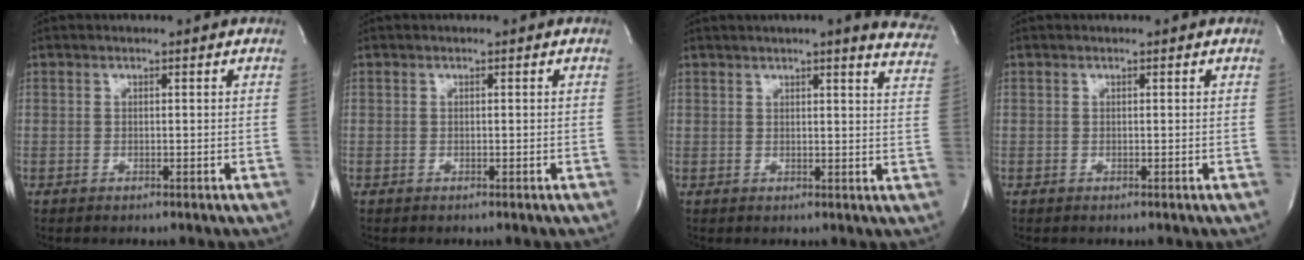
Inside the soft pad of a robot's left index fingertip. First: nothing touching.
{"total": 0.0}
{"total": 11.6, "force": [10.1, 0.9, 5.7], "torque": [-0.059, -0.033, 0.091]}
{"total": 0.0}